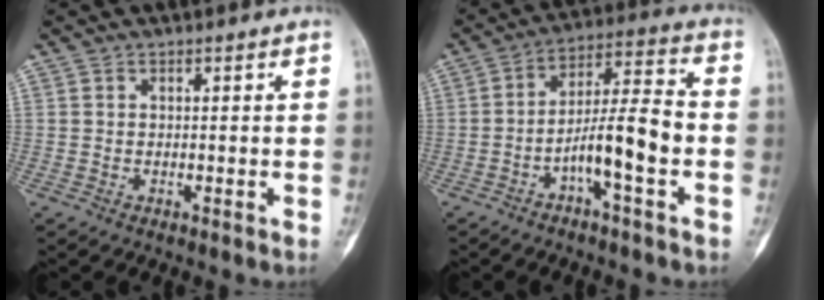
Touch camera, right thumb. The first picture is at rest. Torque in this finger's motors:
{"motor_torque": [0.26, 0.24, 0.33, -0.33, 0.10]}